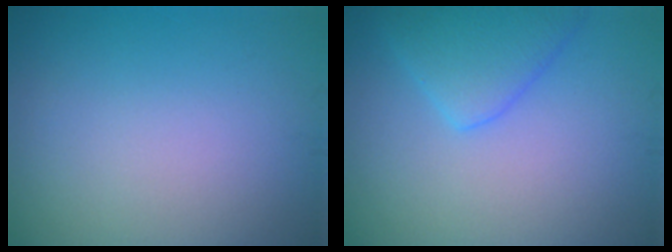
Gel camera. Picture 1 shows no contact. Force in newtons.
{"total": 3.8, "press": 3.8, "slide": 0.3}